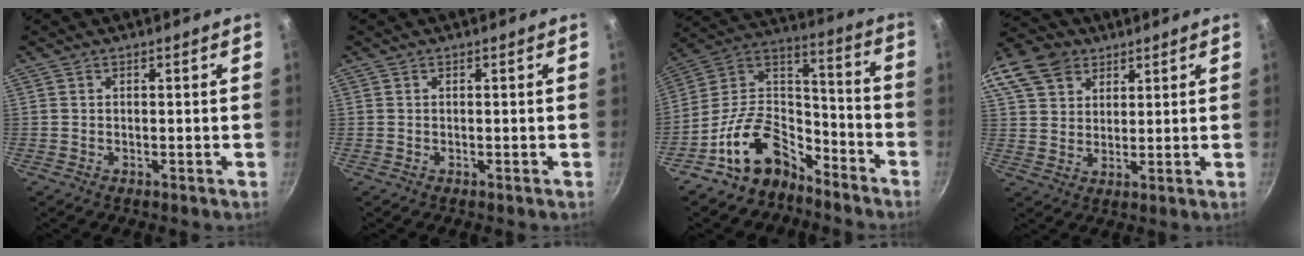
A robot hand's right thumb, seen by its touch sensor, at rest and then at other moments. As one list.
[{"total": 0.0}, {"total": 16.3, "force": [-10.9, 9.6, 7.4], "torque": [-0.103, 0.113, -0.206]}, {"total": 17.7, "force": [9.7, 12.6, 7.7], "torque": [-0.180, 0.025, 0.181]}]